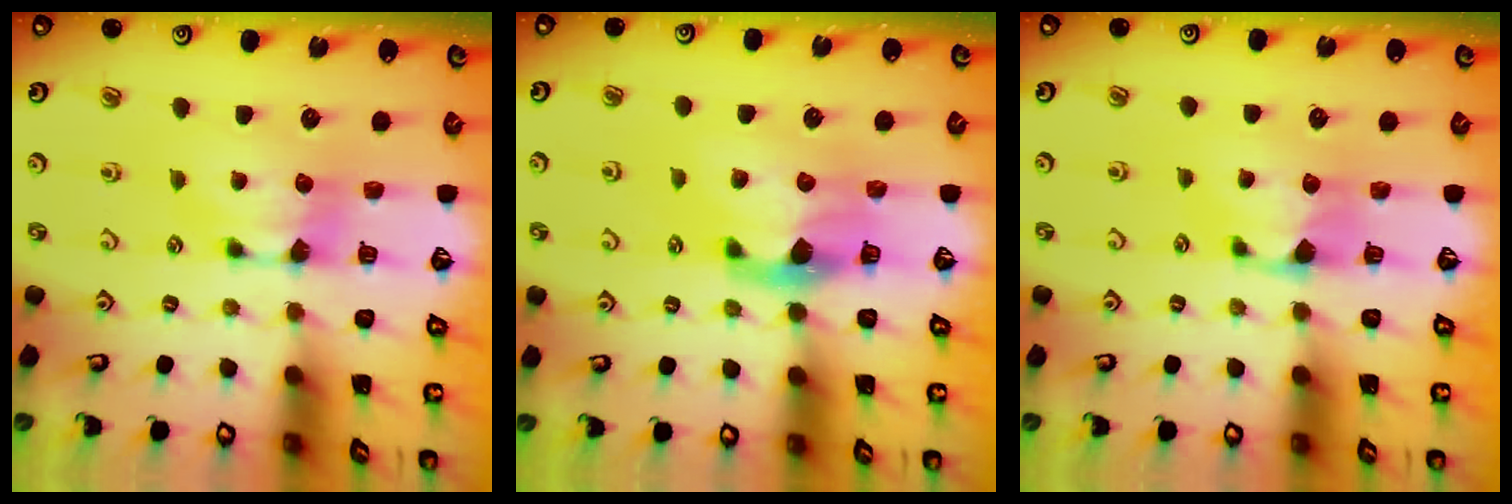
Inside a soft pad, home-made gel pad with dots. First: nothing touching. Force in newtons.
{"total": 2.7, "press": 2.4, "slide": 1.3}
{"total": 1.1, "press": 0.8, "slide": 0.7}